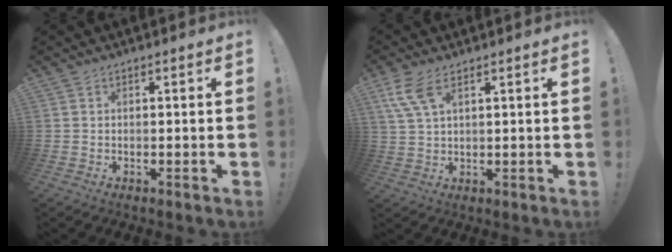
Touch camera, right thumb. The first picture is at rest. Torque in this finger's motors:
{"motor_torque": [0.03, 0.04, 0.19, -0.13, 0.09]}